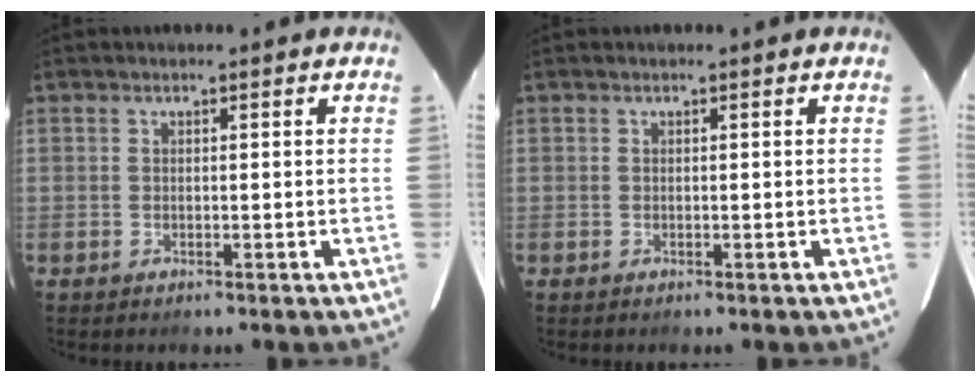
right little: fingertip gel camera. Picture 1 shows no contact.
{"total": 0.0}